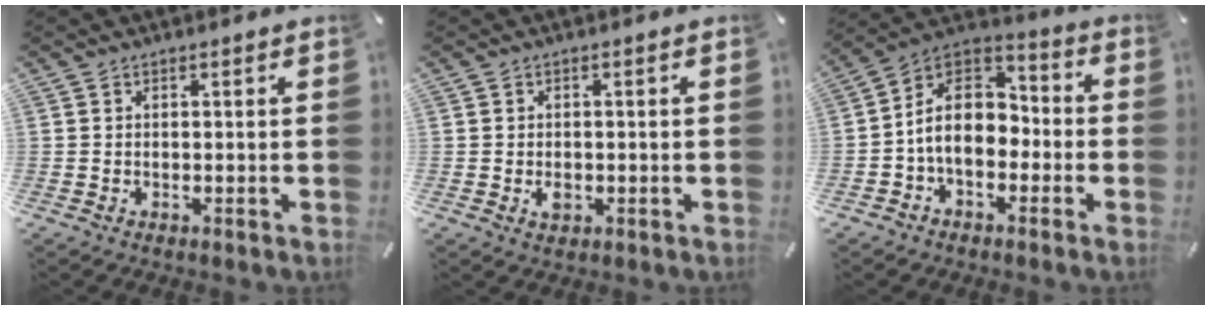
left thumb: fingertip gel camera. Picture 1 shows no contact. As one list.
[{"total": 2.5, "force": [-0.5, 1.9, 1.5], "torque": [-0.026, 0.002, -0.008]}, {"total": 10.5, "force": [-2.5, 8.1, 6.2], "torque": [-0.134, 0.012, -0.048]}]